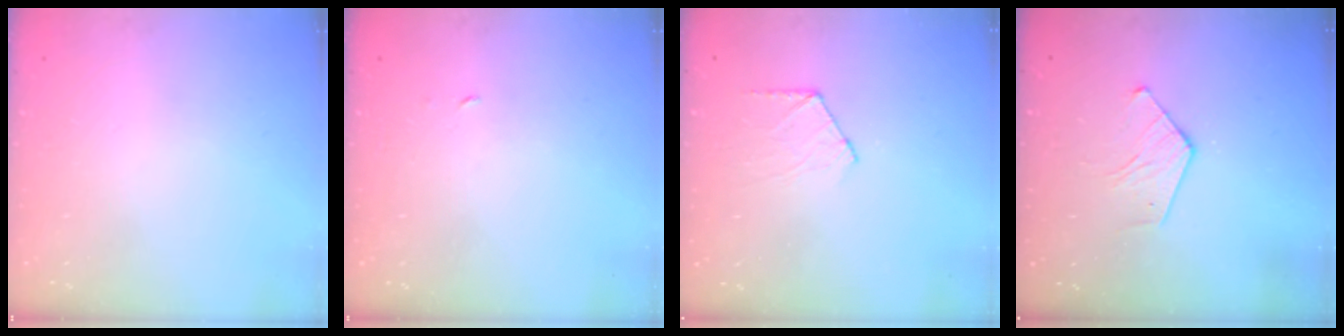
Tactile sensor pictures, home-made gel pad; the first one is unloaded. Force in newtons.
{"total": 1.8, "press": 1.8, "slide": 0.1}
{"total": 5.2, "press": 5.2, "slide": 0.5}
{"total": 7.2, "press": 7.2, "slide": 0.8}